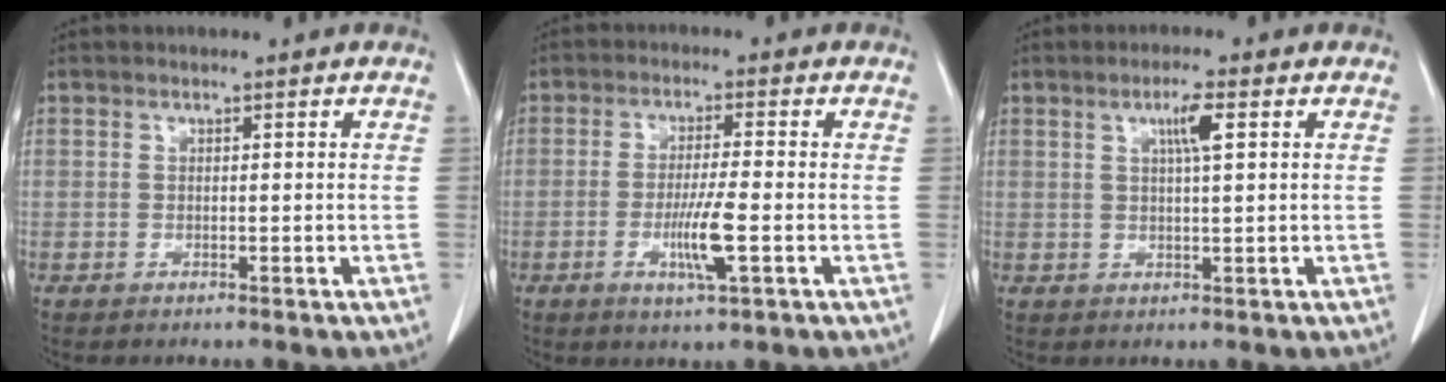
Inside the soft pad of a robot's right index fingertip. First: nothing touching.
{"total": 6.1, "force": [-1.8, 0.0, 5.9], "torque": [-0.110, -0.011, -0.030]}
{"total": 3.6, "force": [1.3, 0.1, 3.4], "torque": [-0.060, 0.001, 0.022]}